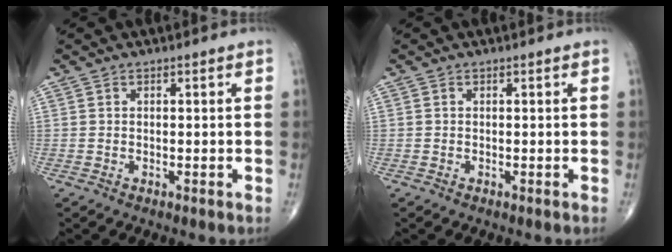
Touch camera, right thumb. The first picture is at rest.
{"total": 0.0}